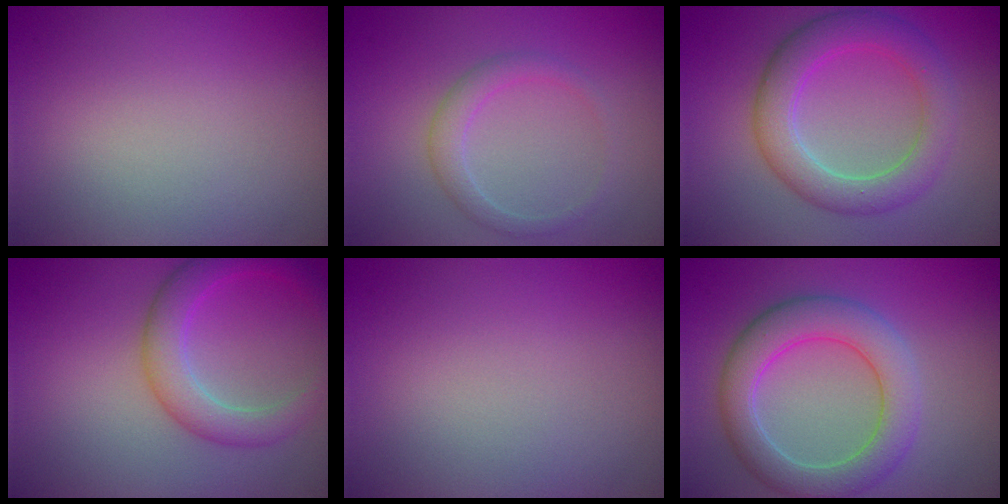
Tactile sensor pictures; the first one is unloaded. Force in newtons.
{"total": 1.9, "press": 1.9, "slide": 0.1}
{"total": 5.1, "press": 5.0, "slide": 0.4}
{"total": 3.9, "press": 3.9, "slide": 0.2}
{"total": 0.0}
{"total": 5.8, "press": 5.8, "slide": 0.2}